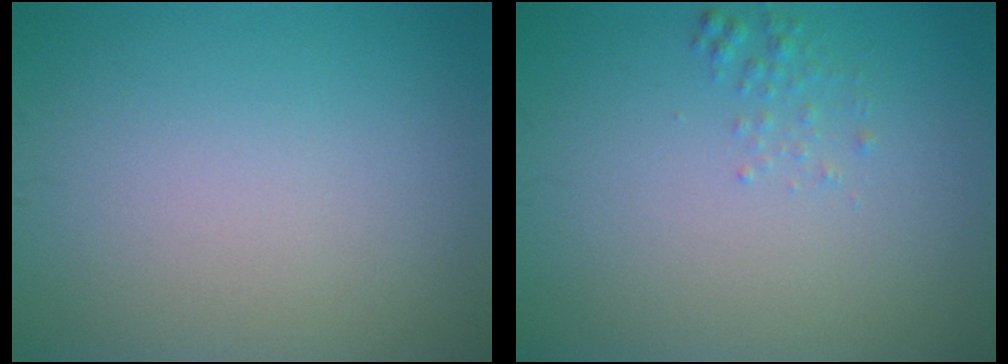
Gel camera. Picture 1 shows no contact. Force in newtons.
{"total": 1.0, "press": 1.0, "slide": 0.0}